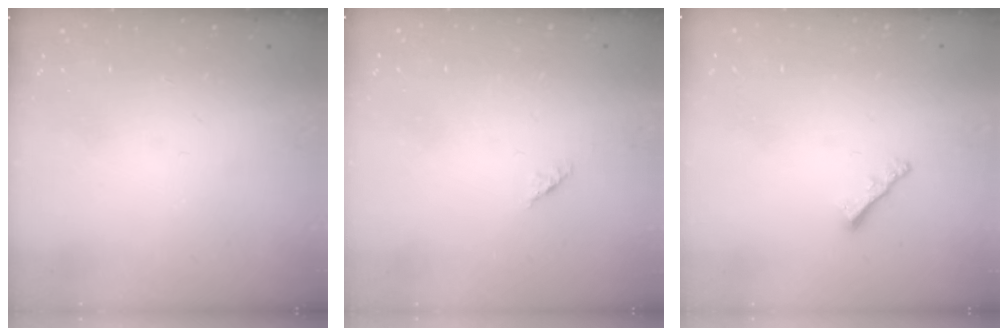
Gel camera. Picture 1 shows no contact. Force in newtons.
{"total": 1.4, "press": 1.3, "slide": 0.5}
{"total": 2.0, "press": 2.0, "slide": 0.5}